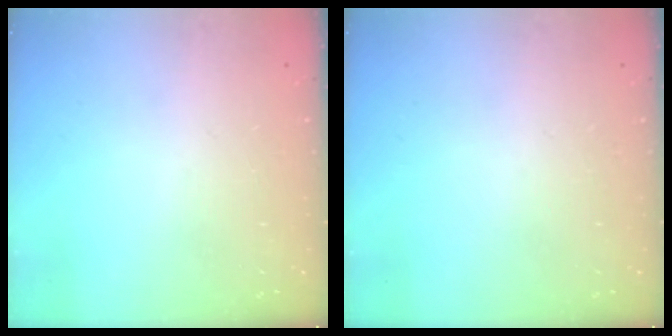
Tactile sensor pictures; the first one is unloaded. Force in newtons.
{"total": 0.0}